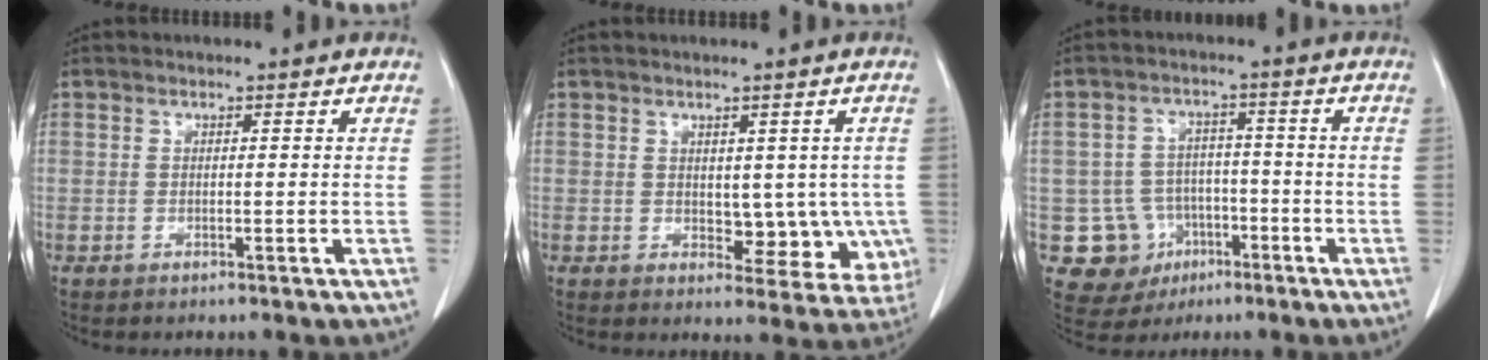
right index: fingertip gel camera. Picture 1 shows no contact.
{"total": 7.3, "force": [-0.3, 4.5, 5.7], "torque": [-0.044, 0.001, 0.008]}
{"total": 9.1, "force": [-3.0, 8.5, 1.5], "torque": [-0.036, 0.014, -0.033]}